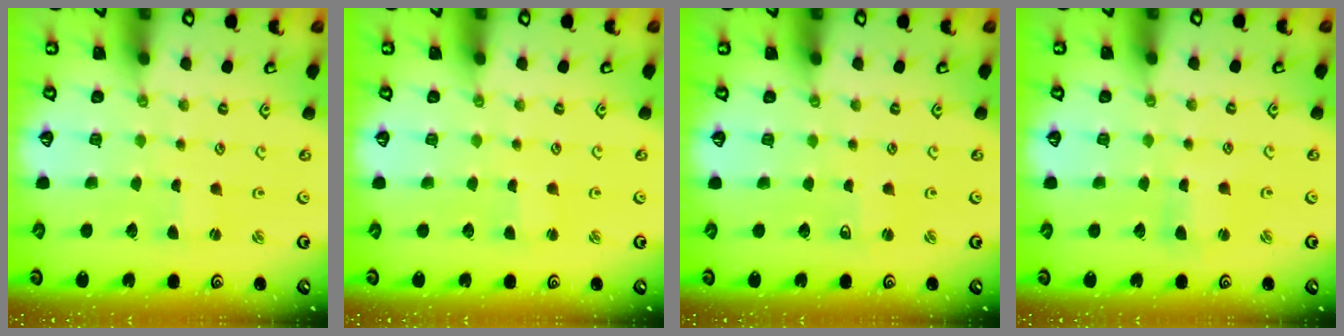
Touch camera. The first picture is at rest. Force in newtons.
{"total": 2.0, "press": 2.0, "slide": 0.4}
{"total": 2.1, "press": 2.0, "slide": 0.4}
{"total": 1.7, "press": 1.6, "slide": 0.4}